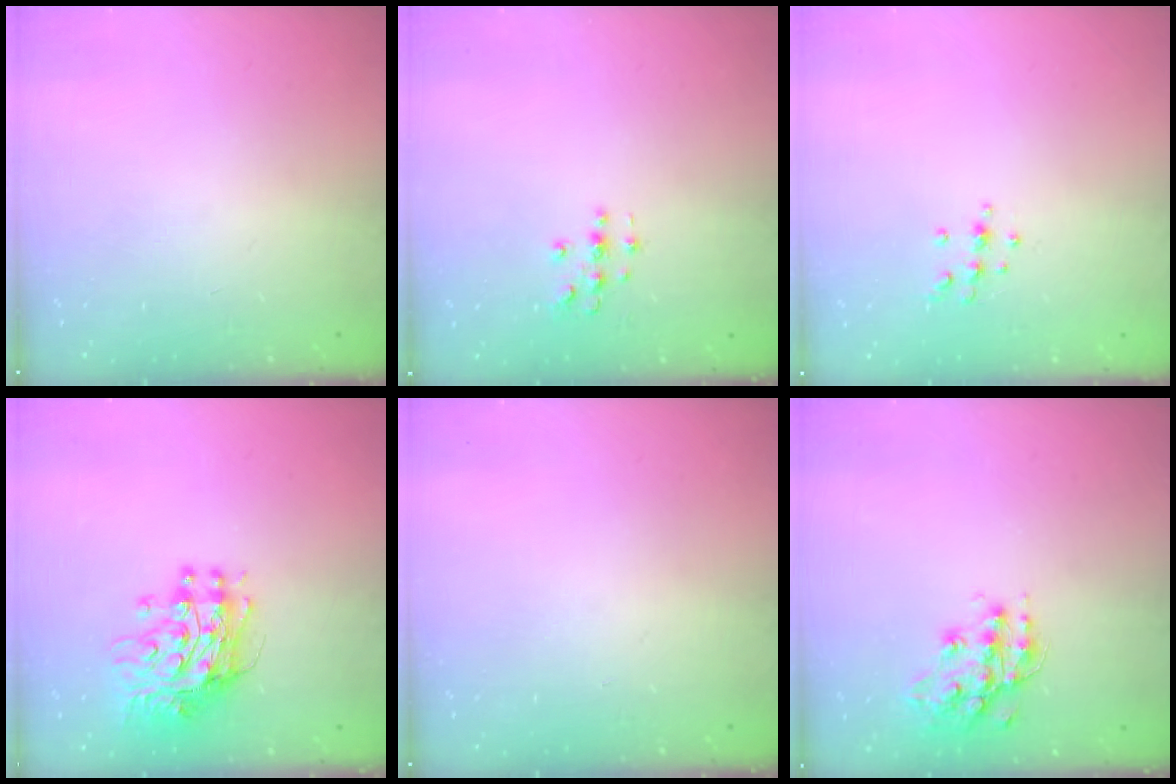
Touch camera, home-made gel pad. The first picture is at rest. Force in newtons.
{"total": 2.9, "press": 2.9, "slide": 0.3}
{"total": 7.0, "press": 7.0, "slide": 0.6}
{"total": 12.2, "press": 12.2, "slide": 1.0}
{"total": 0.0}
{"total": 14.4, "press": 14.4, "slide": 0.7}